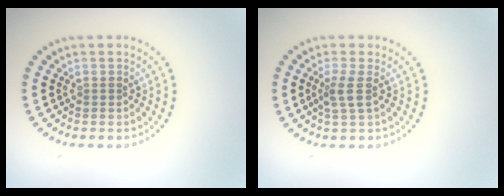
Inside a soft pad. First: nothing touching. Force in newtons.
{"total": 1.9, "press": 1.5, "slide": 1.2}